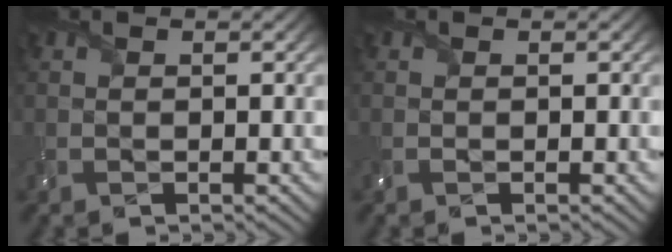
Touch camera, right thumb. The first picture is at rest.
{"total": 0.0}